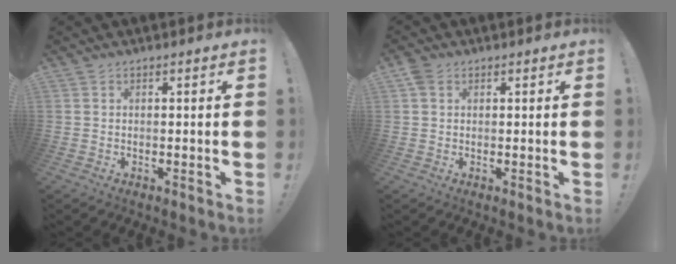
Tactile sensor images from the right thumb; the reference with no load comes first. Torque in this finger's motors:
{"motor_torque": [0.22, 0.06, 0.43, -0.04, 0.17]}